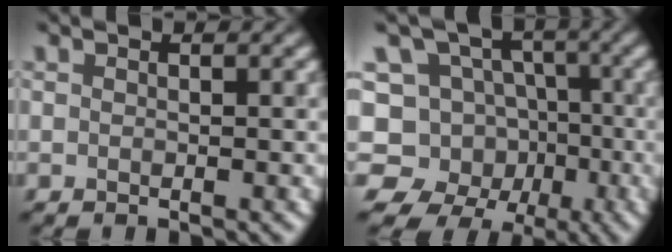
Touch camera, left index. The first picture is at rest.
{"total": 10.2, "force": [-4.6, 8.7, 2.6], "torque": [-0.037, 0.010, -0.083]}